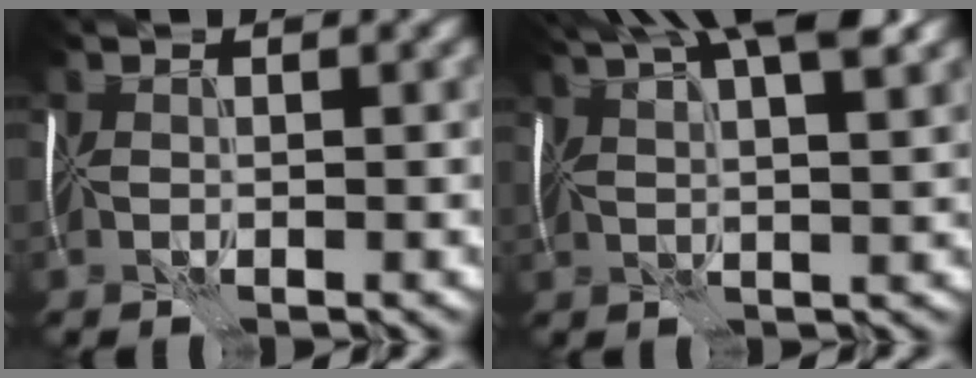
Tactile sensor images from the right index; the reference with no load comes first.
{"total": 11.3, "force": [6.6, 3.5, 8.5], "torque": [-0.113, 0.037, 0.070]}